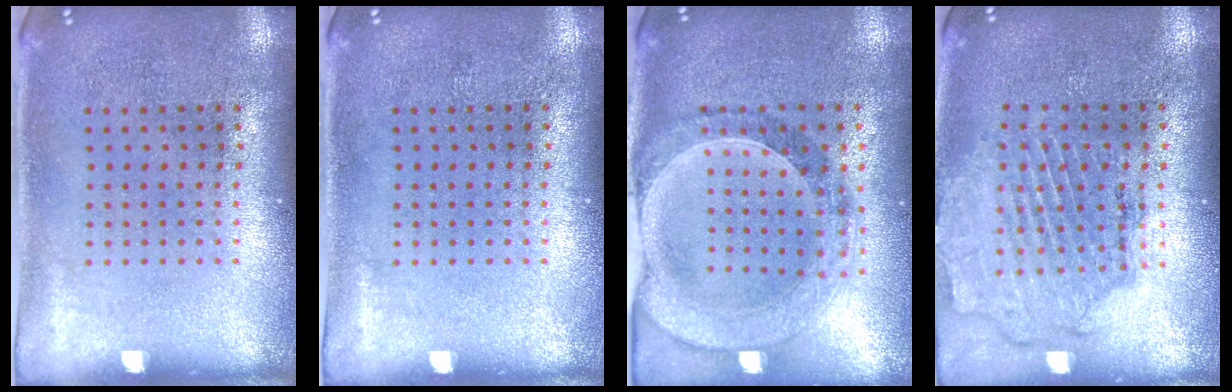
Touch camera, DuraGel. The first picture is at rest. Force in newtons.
{"total": 0.0}
{"total": 1.5, "press": 1.4, "slide": 0.3}
{"total": 1.6, "press": 1.6, "slide": 0.4}